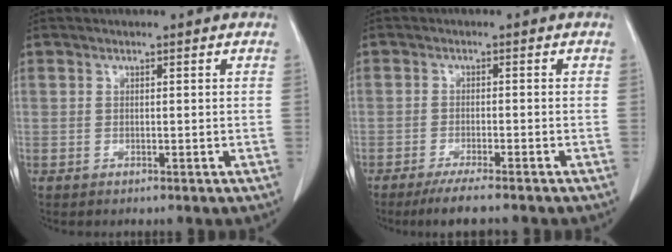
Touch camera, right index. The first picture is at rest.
{"total": 5.3, "force": [-4.3, 0.0, 3.1], "torque": [-0.048, -0.012, -0.068]}